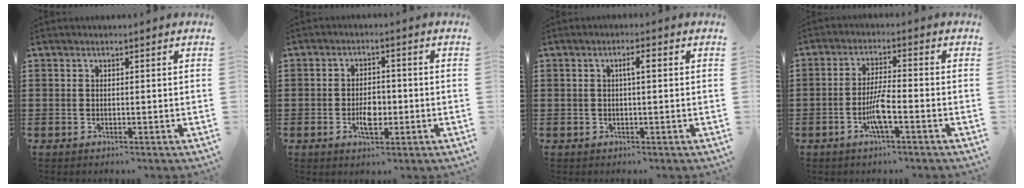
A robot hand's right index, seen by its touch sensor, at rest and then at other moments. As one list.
[{"total": 4.0, "force": [-1.2, 2.0, 3.3], "torque": [-0.051, 0.001, -0.021]}, {"total": 2.1, "force": [0.2, 0.4, 2.0], "torque": [-0.038, 0.004, 0.002]}, {"total": 5.0, "force": [-2.2, 0.2, 4.5], "torque": [-0.097, -0.013, -0.045]}]